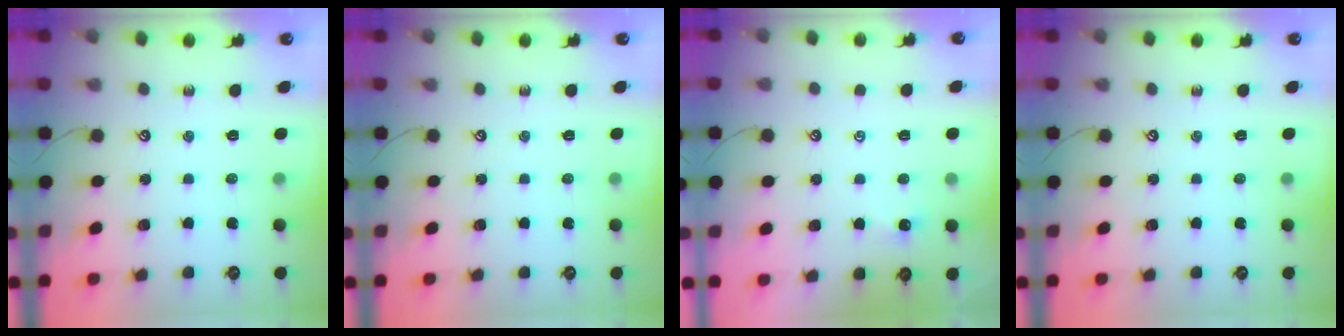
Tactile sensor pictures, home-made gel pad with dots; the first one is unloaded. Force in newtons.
{"total": 0.0}
{"total": 1.1, "press": 1.1, "slide": 0.3}
{"total": 0.0}